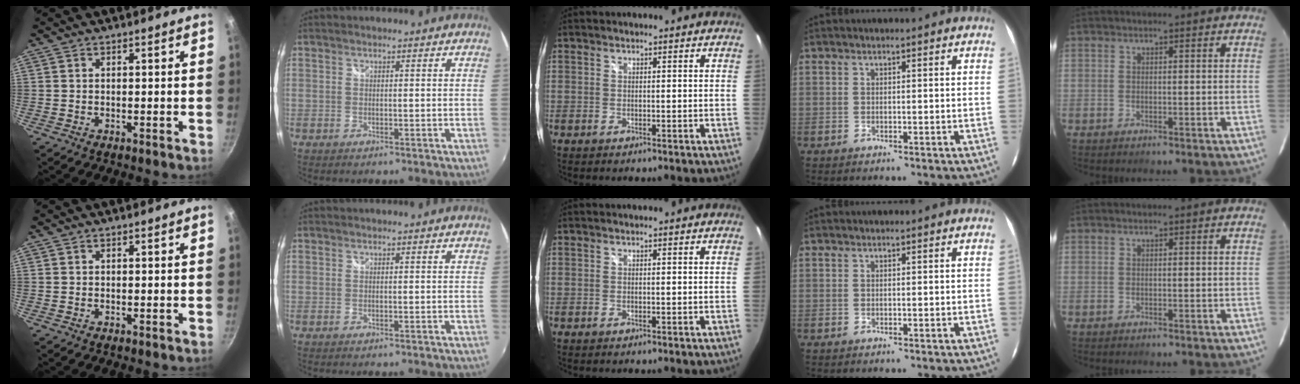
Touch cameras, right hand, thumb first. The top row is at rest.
{}